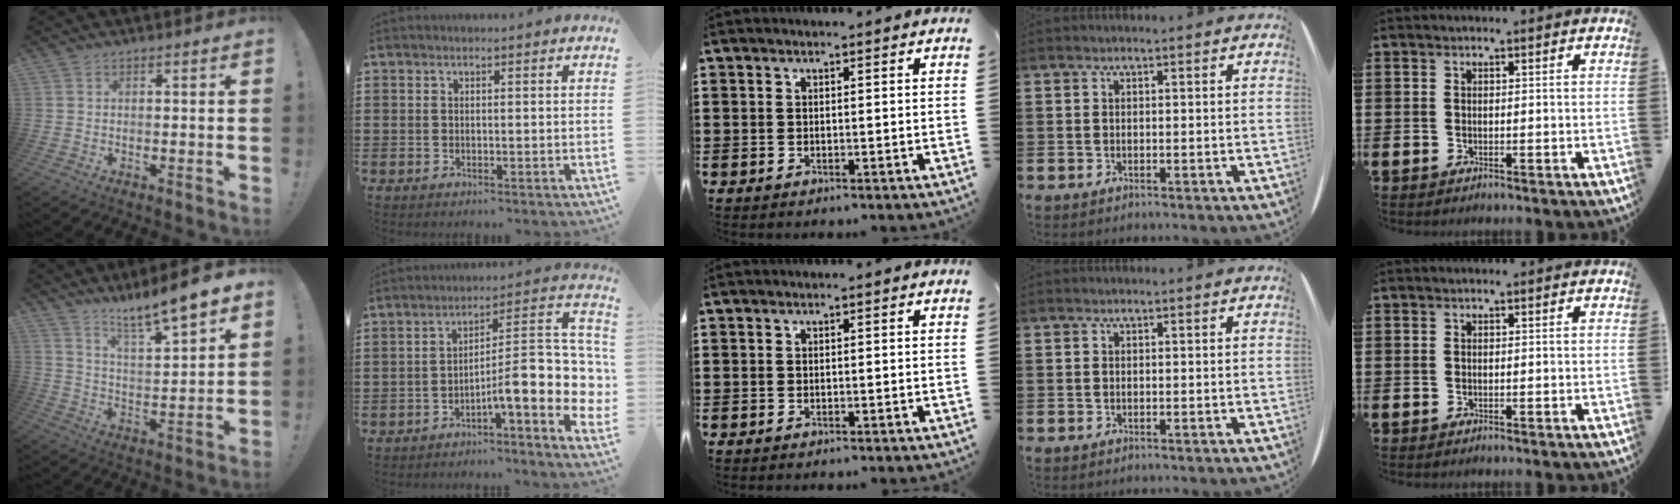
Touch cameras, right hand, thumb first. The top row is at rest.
{"thumb": {"total": 10.5, "force": [9.2, 0.4, 5.1], "torque": [-0.089, -0.076, 0.152]}, "index": {"total": 12.1, "force": [-2.6, 2.5, 11.5], "torque": [-0.161, -0.038, -0.054]}}